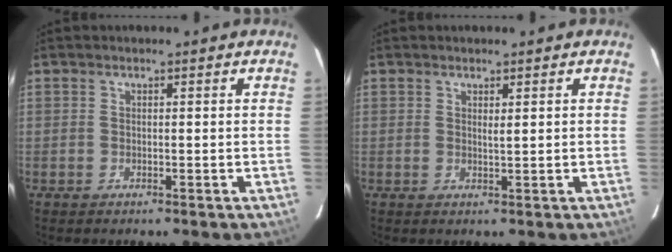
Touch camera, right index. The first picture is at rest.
{"total": 0.6, "force": [0.2, 0.0, 0.6], "torque": [-0.012, -0.001, 0.004]}